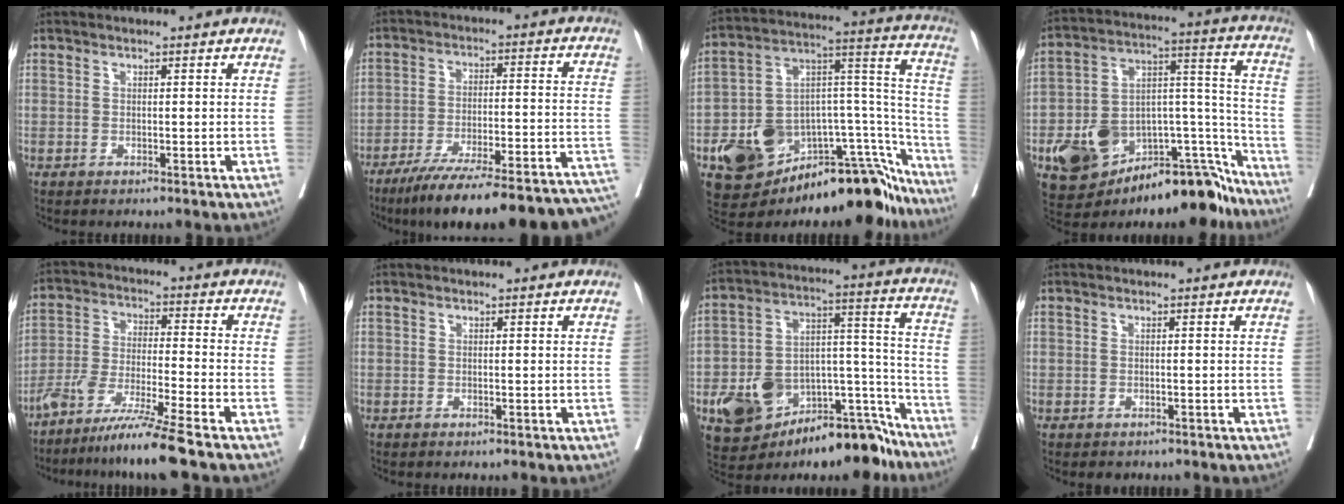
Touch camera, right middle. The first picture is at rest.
{"total": 24.9, "force": [-20.8, 2.3, 13.5], "torque": [-0.128, -0.006, -0.288]}
{"total": 27.5, "force": [-19.6, 10.4, 16.3], "torque": [-0.157, 0.053, -0.279]}
{"total": 23.5, "force": [-16.2, 8.7, 14.7], "torque": [-0.169, 0.058, -0.248]}
{"total": 9.7, "force": [-7.6, -1.3, 5.8], "torque": [-0.108, -0.030, -0.146]}
{"total": 0.0}
{"total": 21.2, "force": [-14.3, 8.3, 13.4], "torque": [-0.174, 0.049, -0.219]}
{"total": 1.1, "force": [-0.8, 0.6, 0.2], "torque": [-0.006, 0.000, -0.010]}